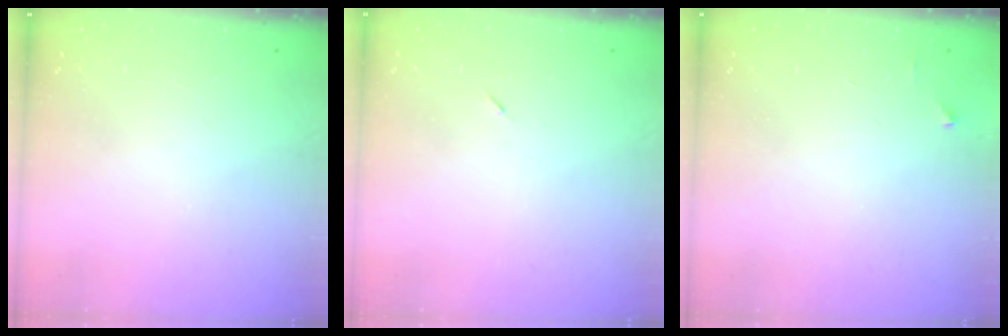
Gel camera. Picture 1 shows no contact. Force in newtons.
{"total": 2.6, "press": 2.3, "slide": 1.2}
{"total": 2.0, "press": 2.0, "slide": 0.2}